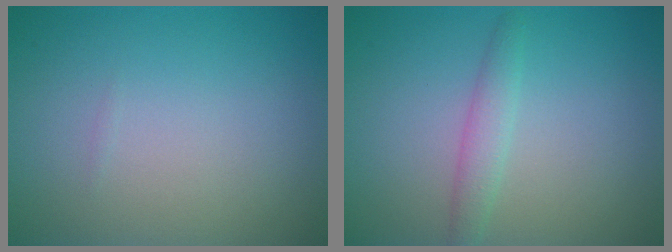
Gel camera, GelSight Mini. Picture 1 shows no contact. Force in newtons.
{"total": 1.8, "press": 1.8, "slide": 0.1}